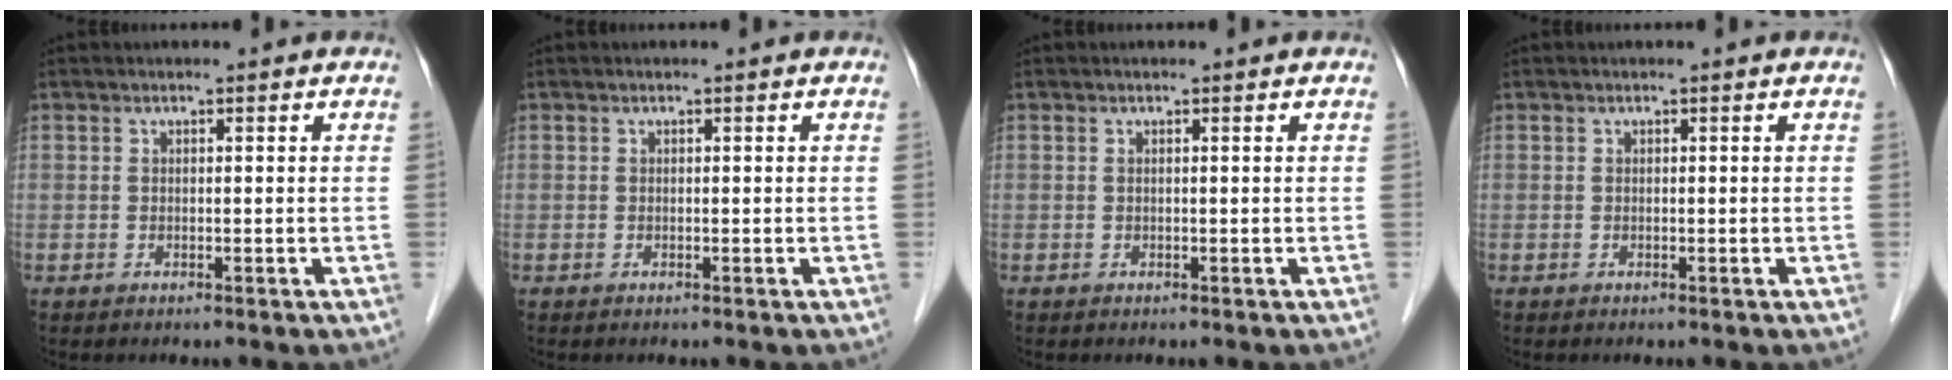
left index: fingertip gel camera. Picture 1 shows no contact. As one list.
[{"total": 0.0}, {"total": 0.0}, {"total": 0.0}]